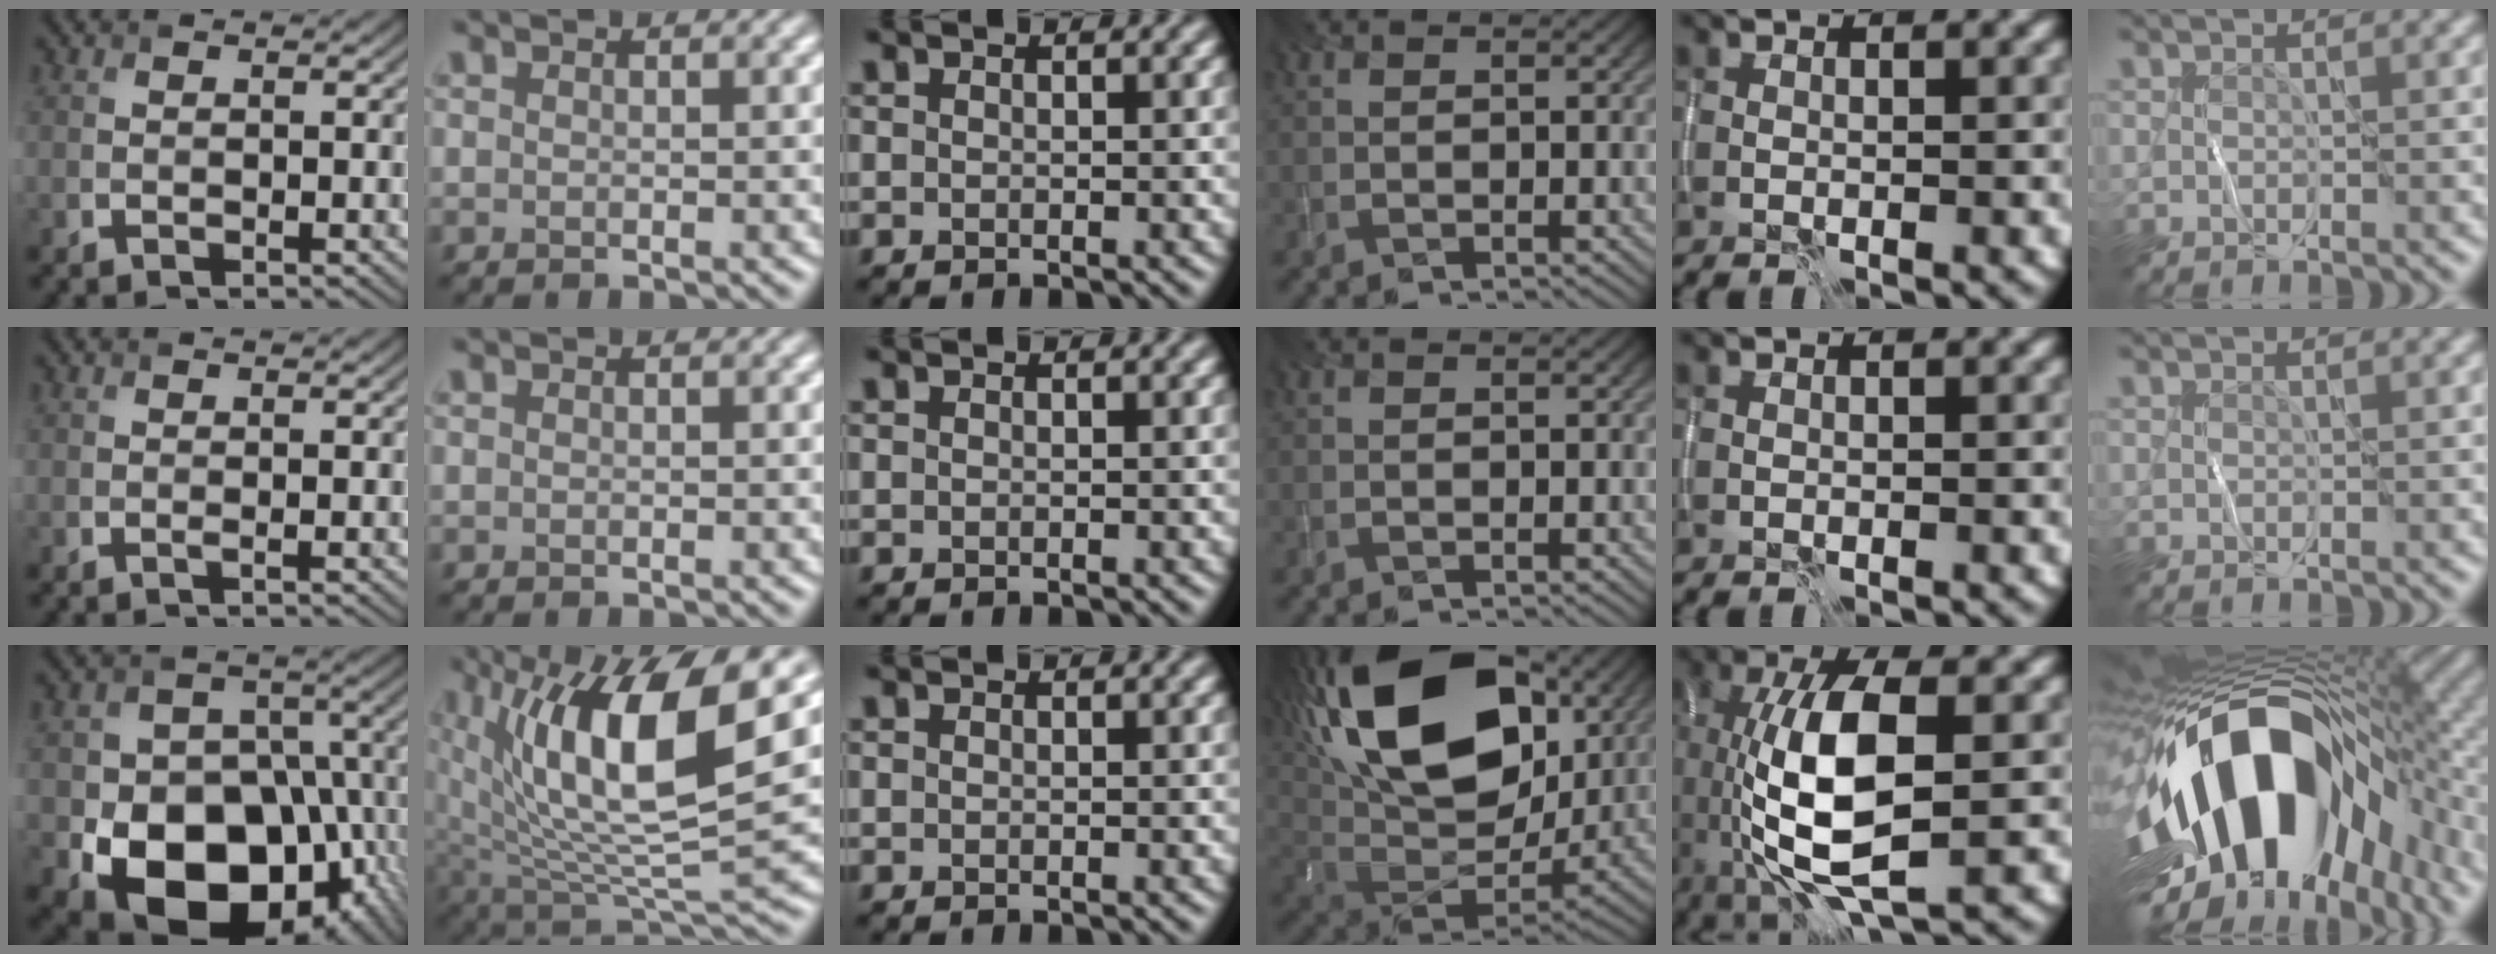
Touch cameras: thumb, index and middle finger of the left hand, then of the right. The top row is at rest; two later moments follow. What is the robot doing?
{"motion": "wipe", "object": "whiteboard"}